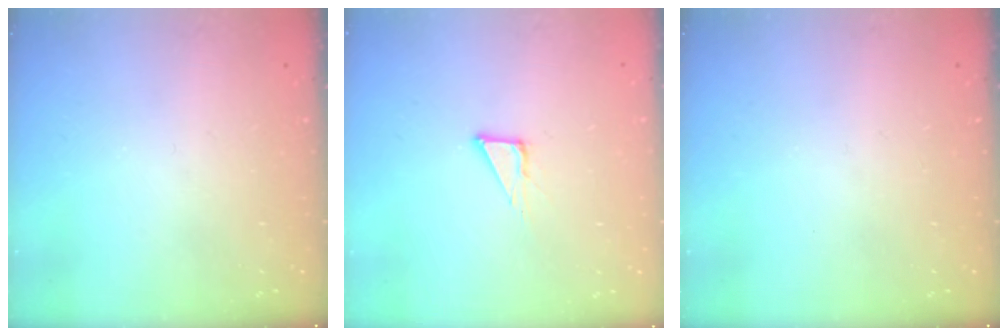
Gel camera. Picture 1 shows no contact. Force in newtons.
{"total": 4.7, "press": 4.7, "slide": 0.2}
{"total": 0.0}